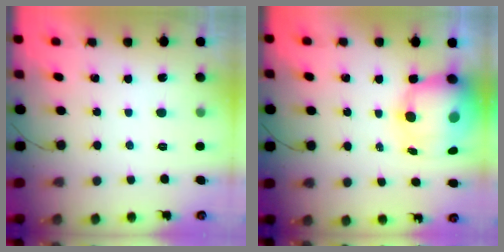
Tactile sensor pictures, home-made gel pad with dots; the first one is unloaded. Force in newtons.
{"total": 14.1, "press": 13.6, "slide": 3.6}